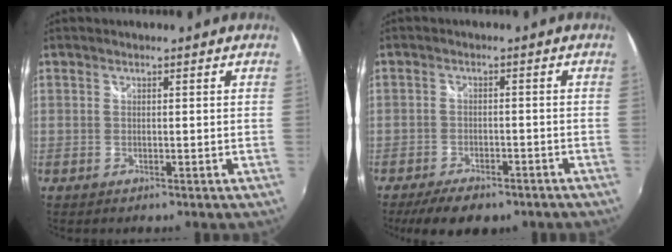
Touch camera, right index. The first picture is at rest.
{"total": 8.3, "force": [-6.1, 3.9, 4.0], "torque": [-0.096, -0.005, -0.092]}